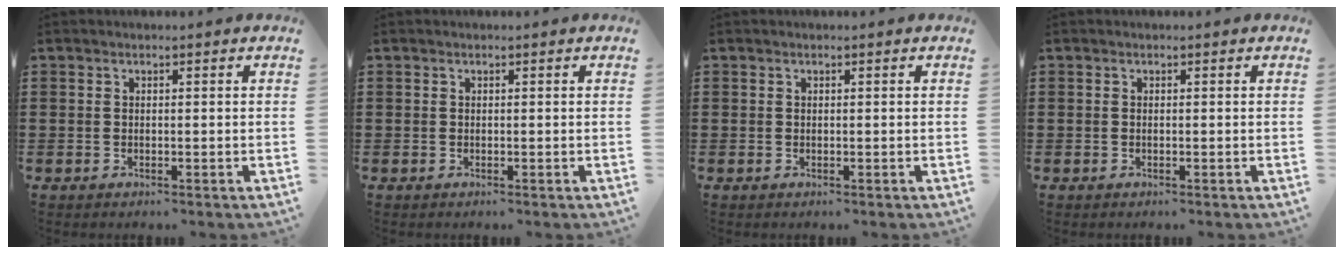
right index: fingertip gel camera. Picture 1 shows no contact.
{"total": 0.0}
{"total": 0.0}
{"total": 0.0}